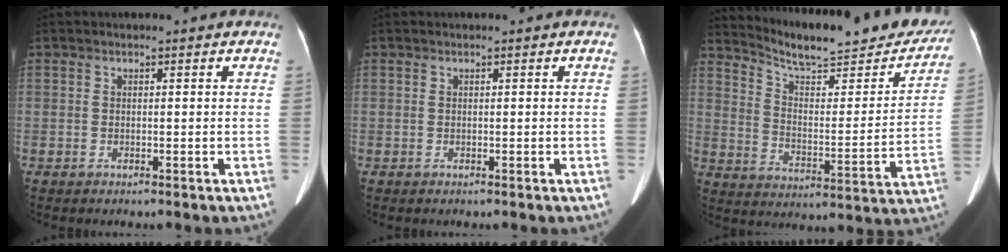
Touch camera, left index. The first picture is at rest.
{"total": 0.0}
{"total": 23.2, "force": [21.1, 3.7, 8.8], "torque": [-0.123, -0.050, 0.284]}